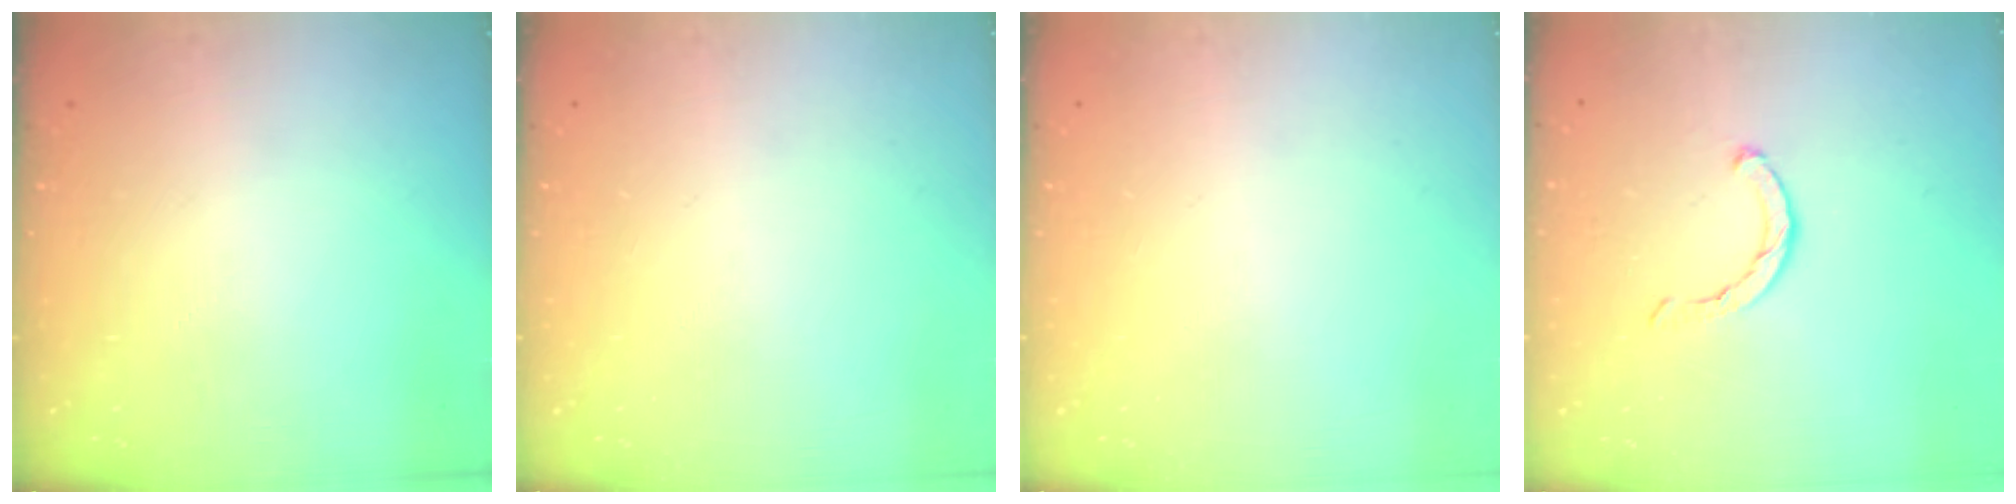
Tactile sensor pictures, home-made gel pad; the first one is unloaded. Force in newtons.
{"total": 0.0}
{"total": 0.0}
{"total": 2.1, "press": 2.1, "slide": 0.3}